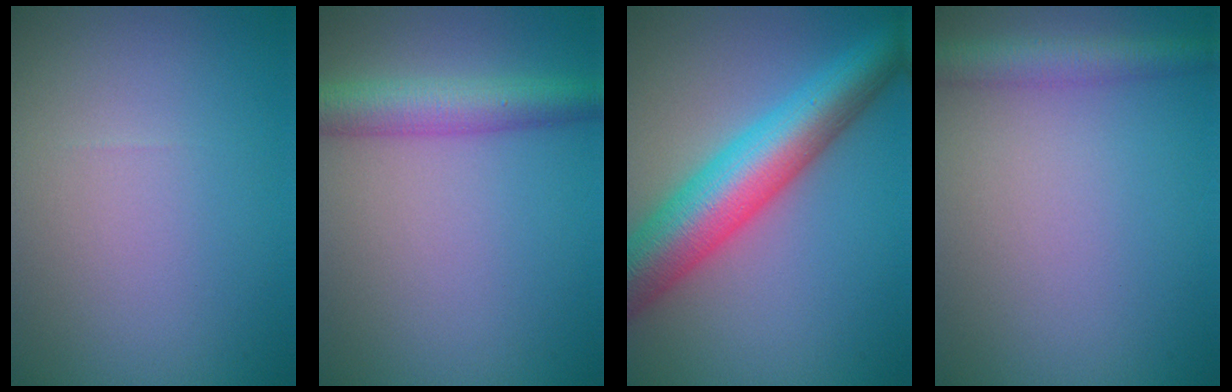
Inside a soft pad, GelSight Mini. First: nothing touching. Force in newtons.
{"total": 4.5, "press": 4.4, "slide": 0.2}
{"total": 9.0, "press": 9.0, "slide": 0.2}
{"total": 3.0, "press": 3.0, "slide": 0.1}